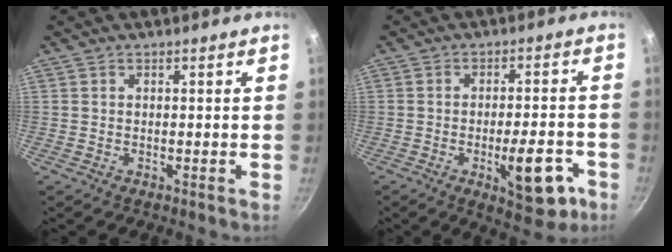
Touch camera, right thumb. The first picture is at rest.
{"total": 11.6, "force": [-4.5, 4.5, 9.7], "torque": [-0.101, 0.020, -0.053]}